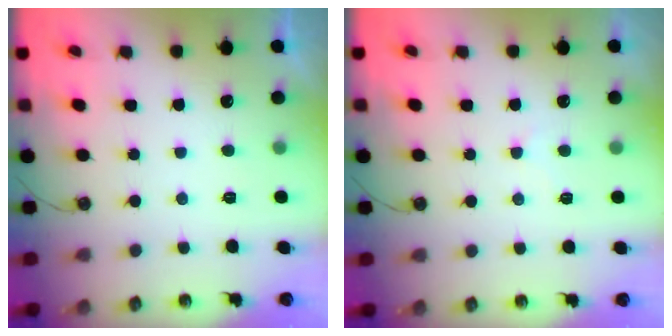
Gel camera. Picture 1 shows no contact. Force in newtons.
{"total": 6.7, "press": 6.7, "slide": 0.8}